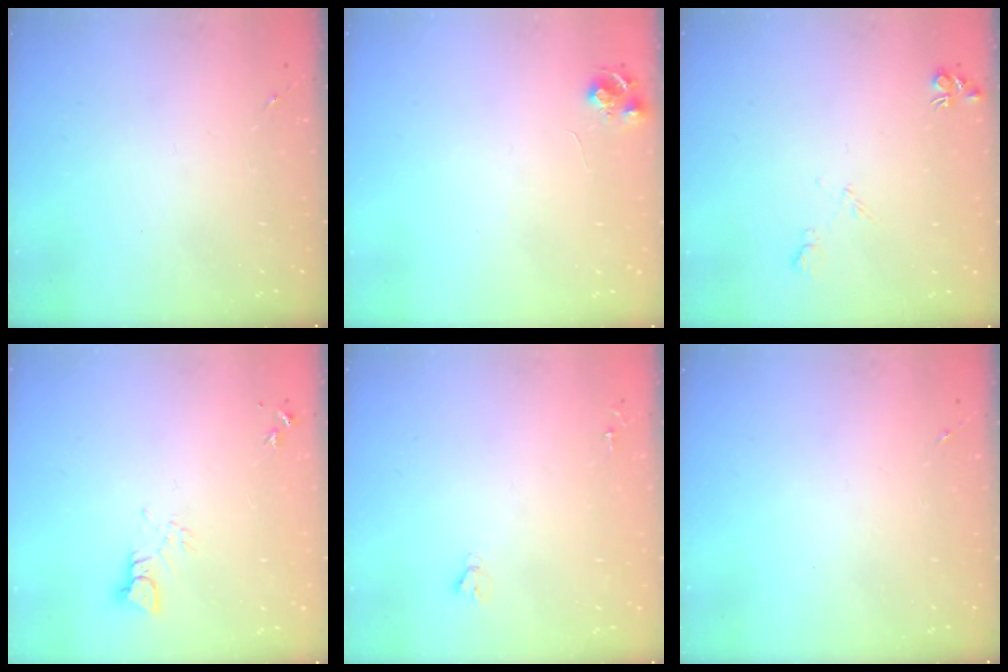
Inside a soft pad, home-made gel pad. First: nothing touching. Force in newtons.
{"total": 6.8, "press": 6.7, "slide": 0.9}
{"total": 5.8, "press": 5.8, "slide": 0.8}
{"total": 3.2, "press": 3.2, "slide": 0.2}
{"total": 1.8, "press": 1.8, "slide": 0.1}
{"total": 0.0}